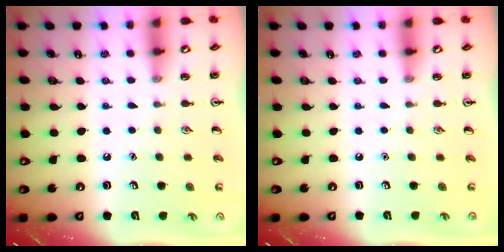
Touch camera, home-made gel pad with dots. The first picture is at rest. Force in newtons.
{"total": 0.0}